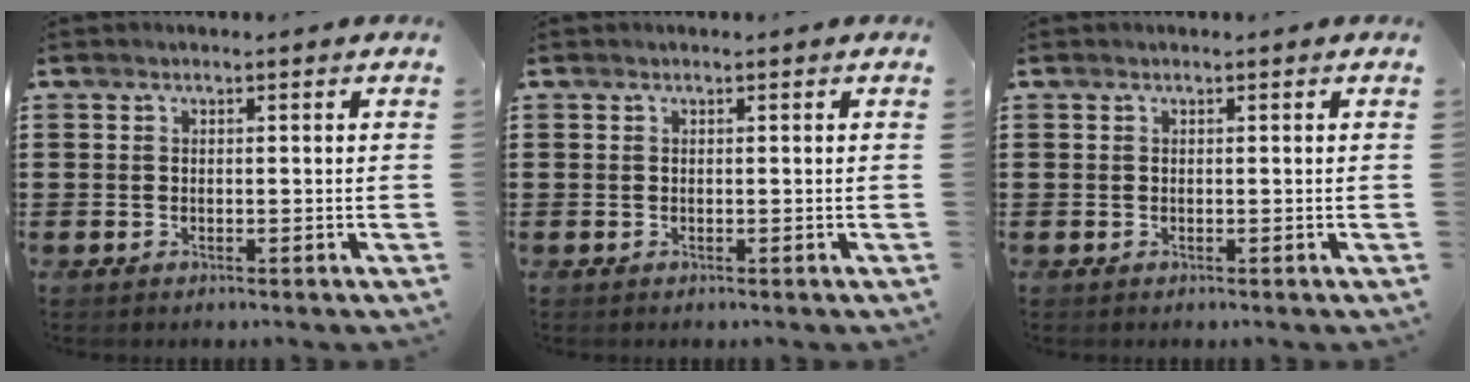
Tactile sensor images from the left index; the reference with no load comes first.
{"total": 0.0}
{"total": 0.0}